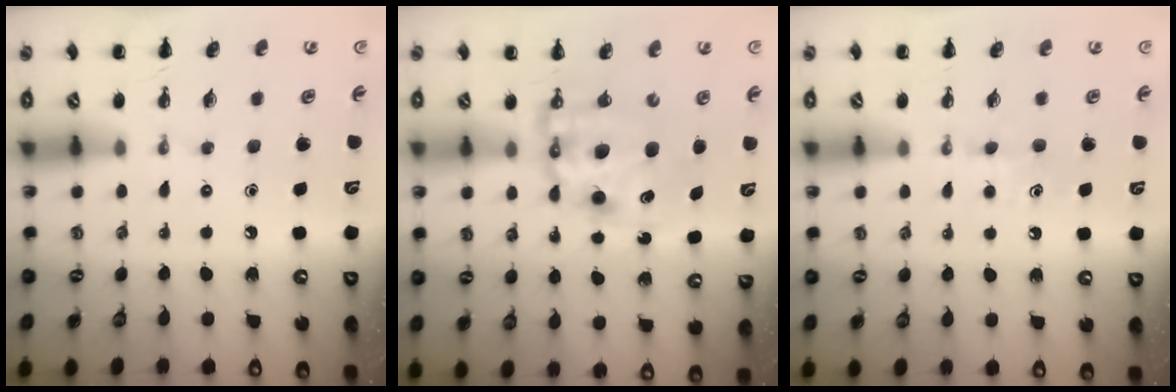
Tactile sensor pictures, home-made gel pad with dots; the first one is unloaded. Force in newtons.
{"total": 9.2, "press": 9.0, "slide": 2.2}
{"total": 4.1, "press": 4.0, "slide": 1.2}